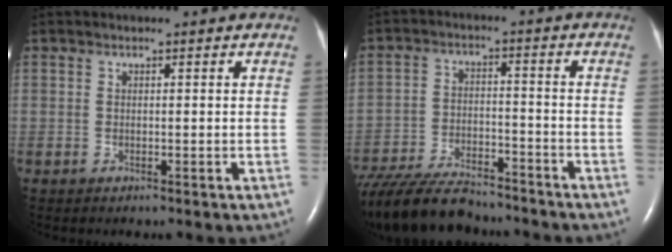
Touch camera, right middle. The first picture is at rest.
{"total": 15.8, "force": [-14.0, 3.4, 6.5], "torque": [-0.133, -0.018, -0.229]}